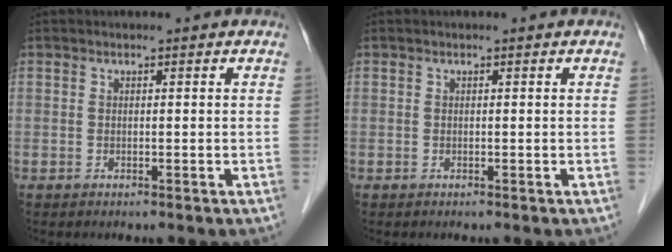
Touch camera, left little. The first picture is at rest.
{"total": 0.0}